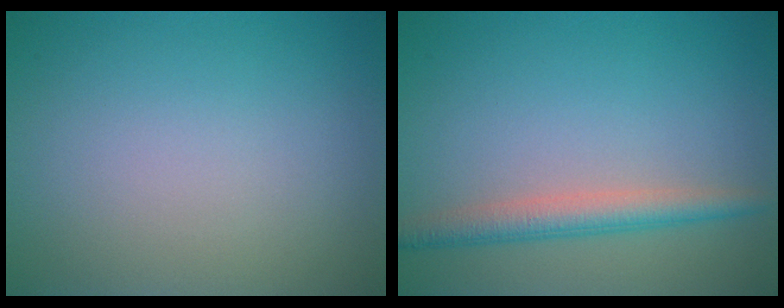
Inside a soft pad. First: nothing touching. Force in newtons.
{"total": 3.0, "press": 3.0, "slide": 0.1}